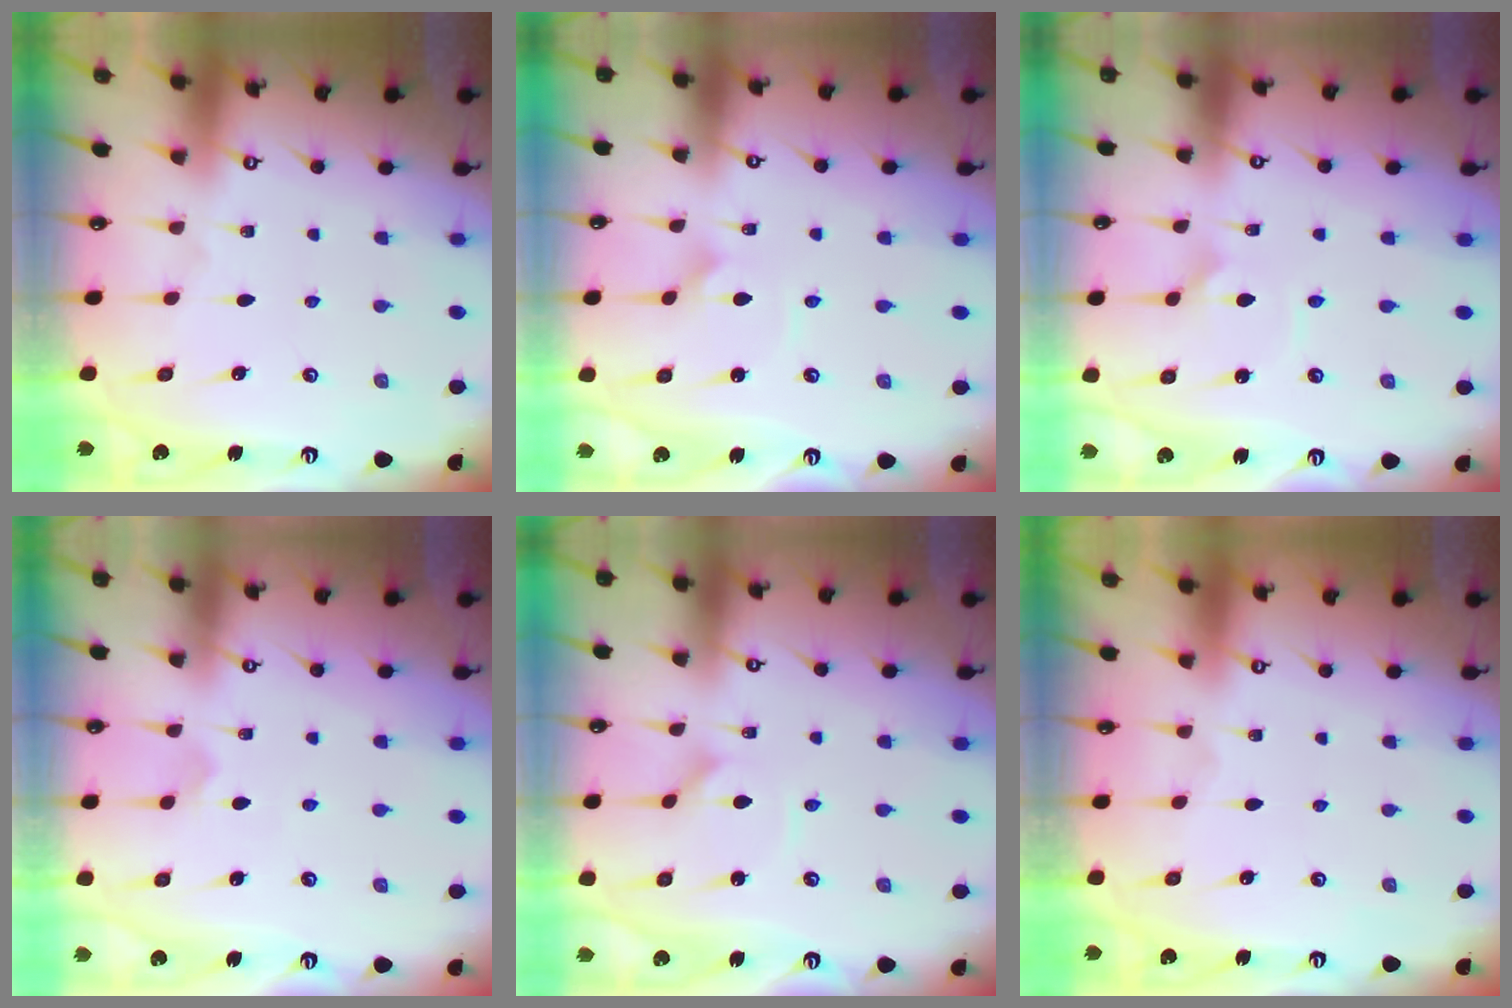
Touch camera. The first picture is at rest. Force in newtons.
{"total": 1.4, "press": 1.4, "slide": 0.1}
{"total": 1.8, "press": 1.8, "slide": 0.1}
{"total": 2.5, "press": 2.5, "slide": 0.5}
{"total": 1.3, "press": 1.2, "slide": 0.3}
{"total": 0.0}